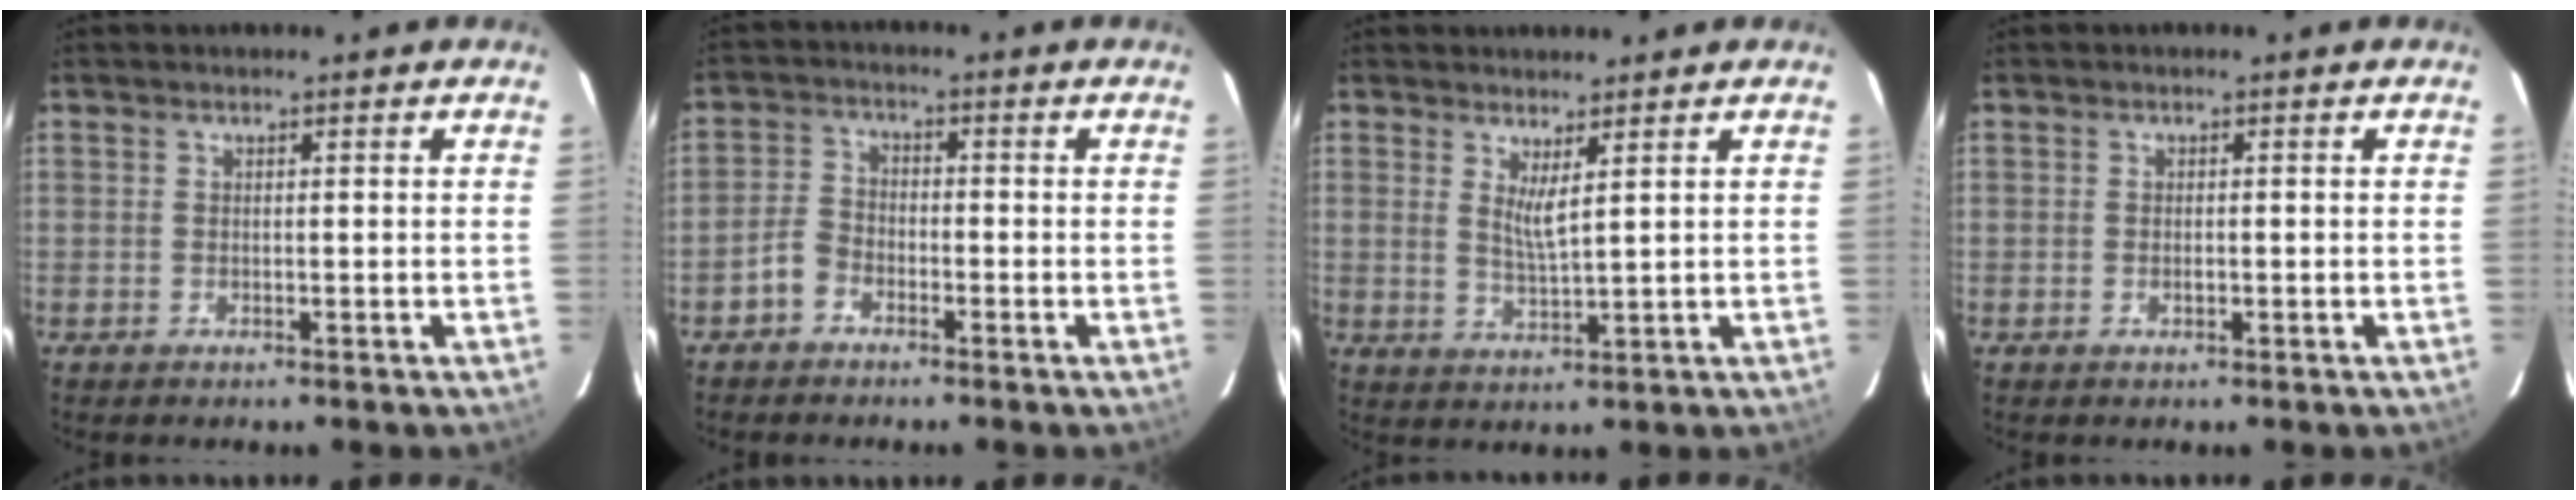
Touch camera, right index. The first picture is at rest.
{"total": 3.5, "force": [-2.3, 2.2, 1.3], "torque": [-0.034, 0.014, -0.044]}
{"total": 3.6, "force": [2.1, 0.4, 2.9], "torque": [-0.053, -0.012, 0.036]}
{"total": 0.7, "force": [-0.2, 0.5, 0.5], "torque": [-0.007, 0.000, -0.002]}